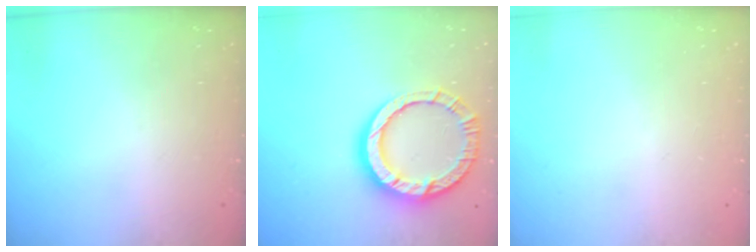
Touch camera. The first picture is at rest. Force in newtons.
{"total": 15.0, "press": 14.9, "slide": 1.9}
{"total": 0.0}